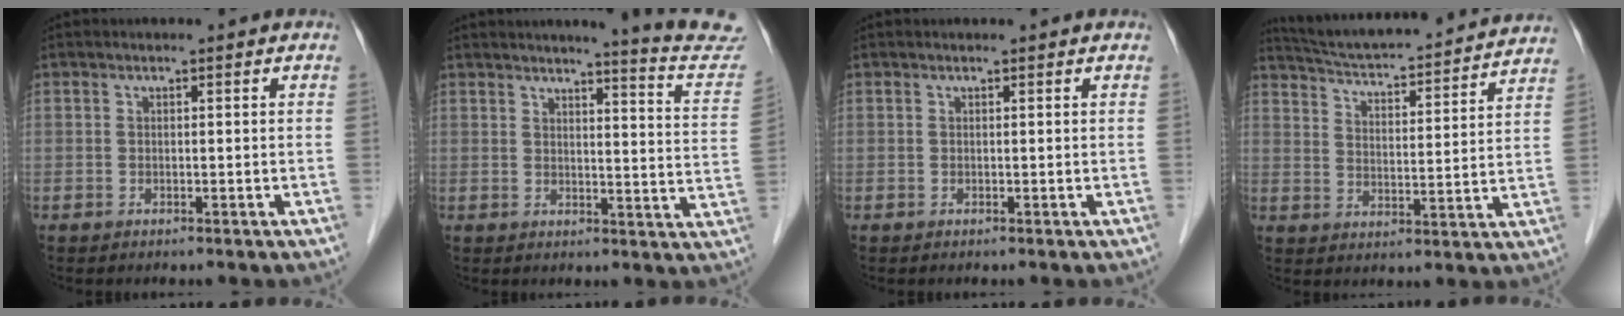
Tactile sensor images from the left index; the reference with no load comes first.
{"total": 12.7, "force": [12.2, -0.7, 3.5], "torque": [-0.033, -0.079, 0.119]}
{"total": 0.7, "force": [0.7, 0.1, 0.1], "torque": [-0.004, 0.010, 0.009]}
{"total": 23.2, "force": [21.7, 2.3, 8.0], "torque": [-0.131, -0.005, 0.293]}